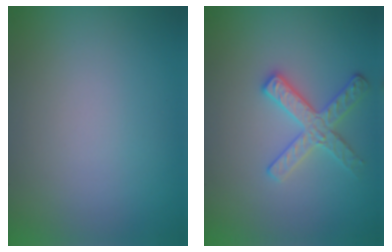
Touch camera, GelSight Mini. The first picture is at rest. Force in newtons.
{"total": 2.9, "press": 2.8, "slide": 0.6}